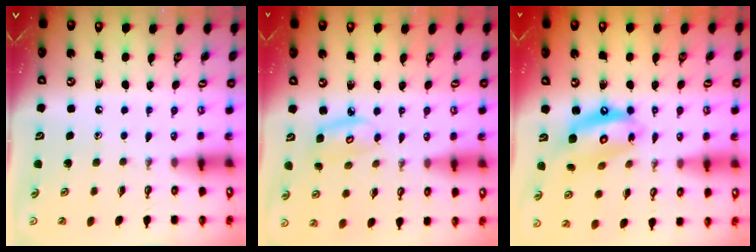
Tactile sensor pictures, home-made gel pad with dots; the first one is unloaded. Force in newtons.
{"total": 4.4, "press": 4.4, "slide": 0.3}
{"total": 13.2, "press": 13.2, "slide": 1.4}